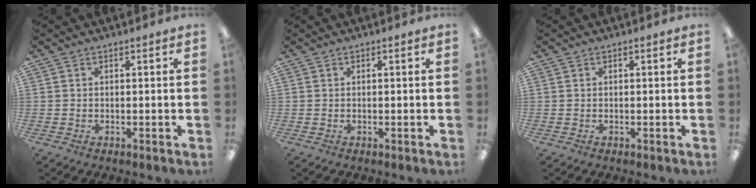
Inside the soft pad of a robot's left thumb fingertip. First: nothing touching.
{"total": 0.0}
{"total": 0.0}